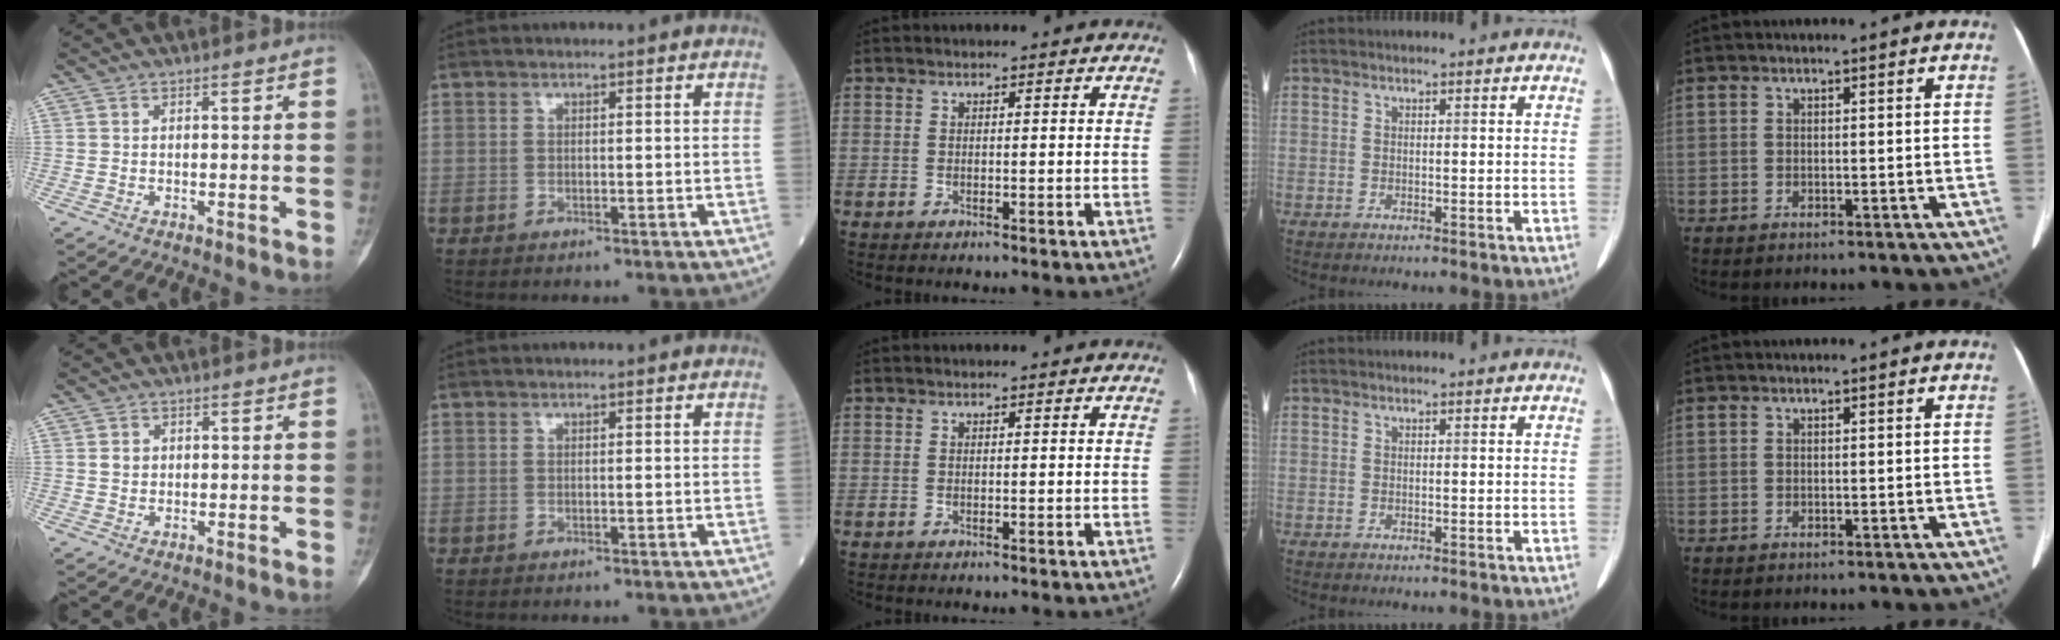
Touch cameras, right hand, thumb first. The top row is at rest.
{"thumb": {"total": 1.6, "force": [0.3, 1.4, 0.7], "torque": [-0.008, 0.002, 0.006]}}